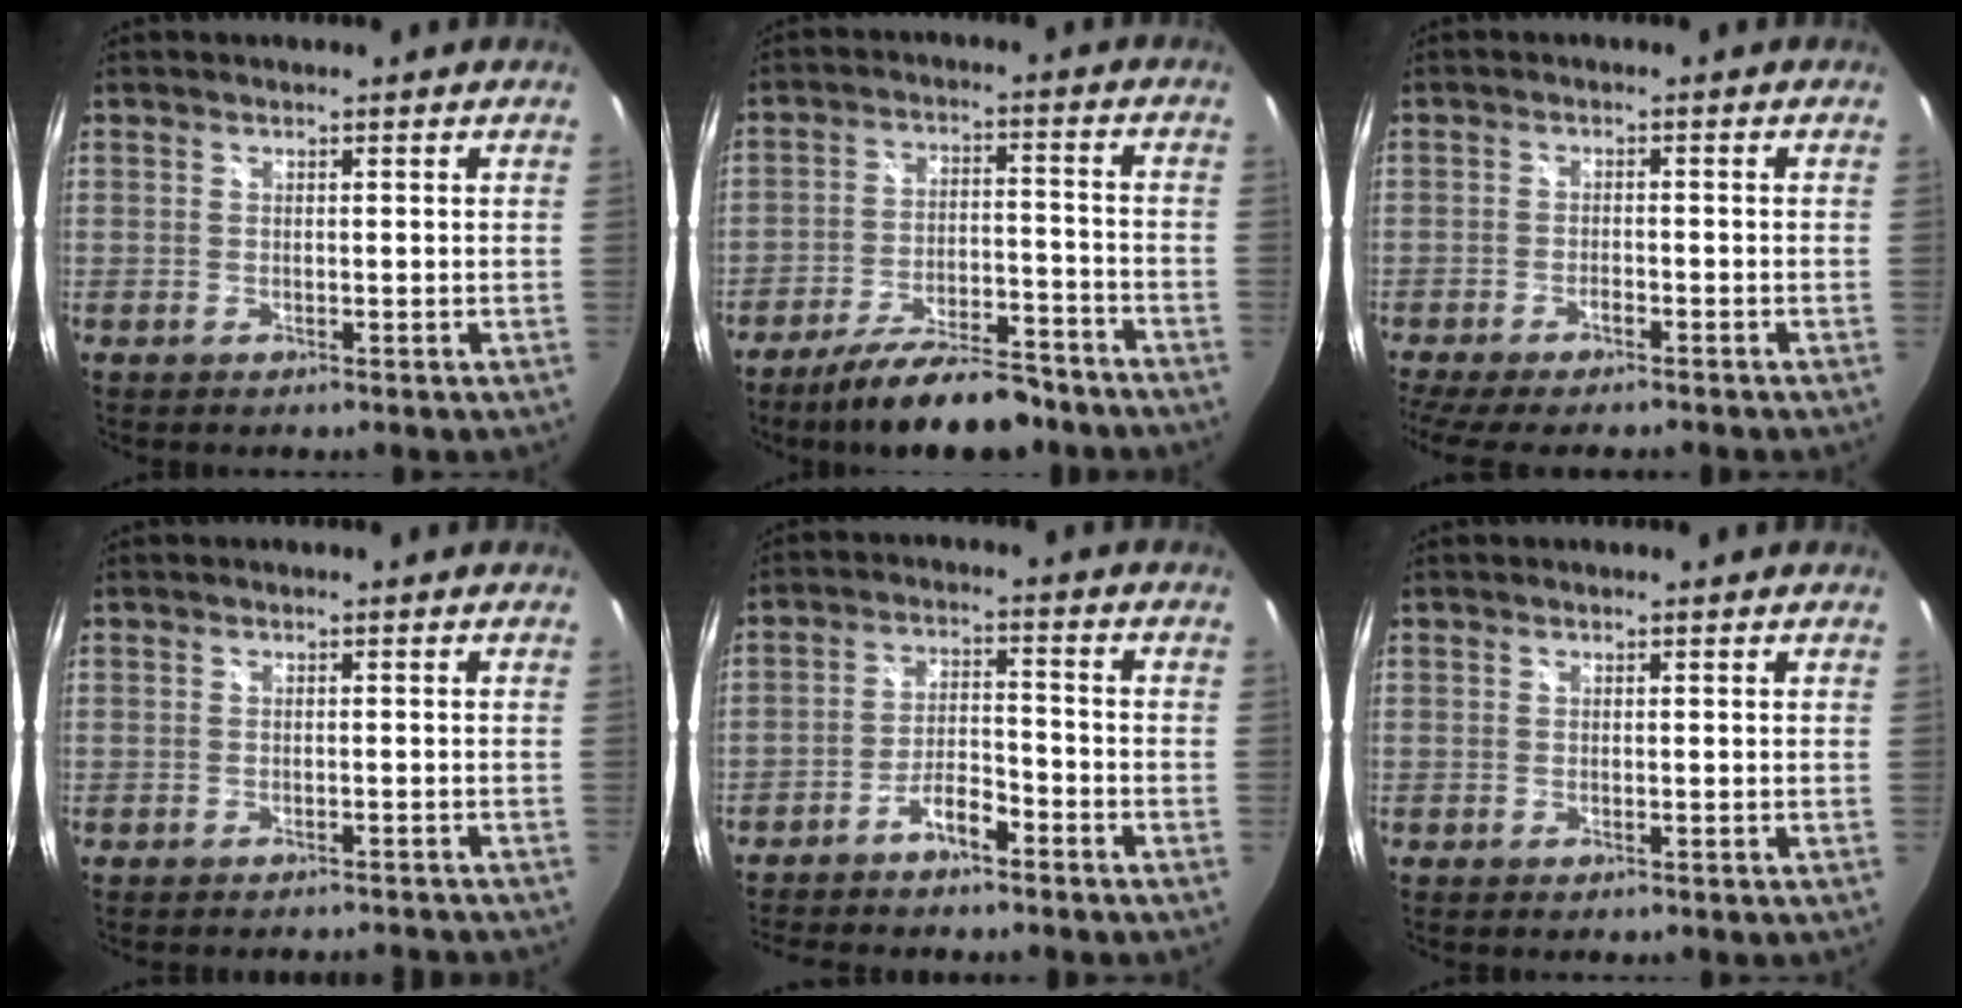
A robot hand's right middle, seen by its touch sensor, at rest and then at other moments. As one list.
[{"total": 15.7, "force": [-13.0, 4.1, 7.7], "torque": [-0.142, -0.007, -0.195]}, {"total": 6.5, "force": [-5.6, 0.7, 3.1], "torque": [-0.073, -0.023, -0.094]}, {"total": 5.5, "force": [-5.2, 1.1, 1.5], "torque": [-0.030, -0.005, -0.063]}, {"total": 7.0, "force": [-5.6, 1.7, 3.8], "torque": [-0.084, 0.019, -0.097]}, {"total": 0.0}]